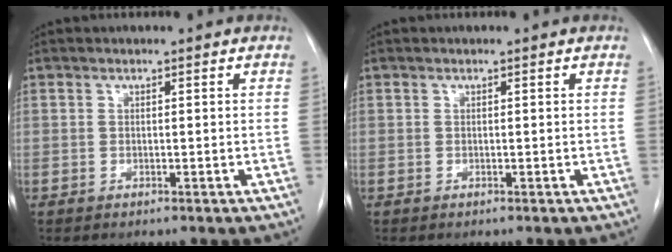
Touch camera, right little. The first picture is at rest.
{"total": 0.0}